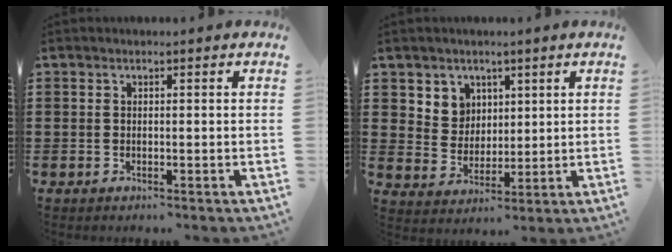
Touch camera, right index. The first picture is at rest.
{"total": 5.5, "force": [3.0, 4.6, 0.7], "torque": [-0.032, 0.006, 0.055]}